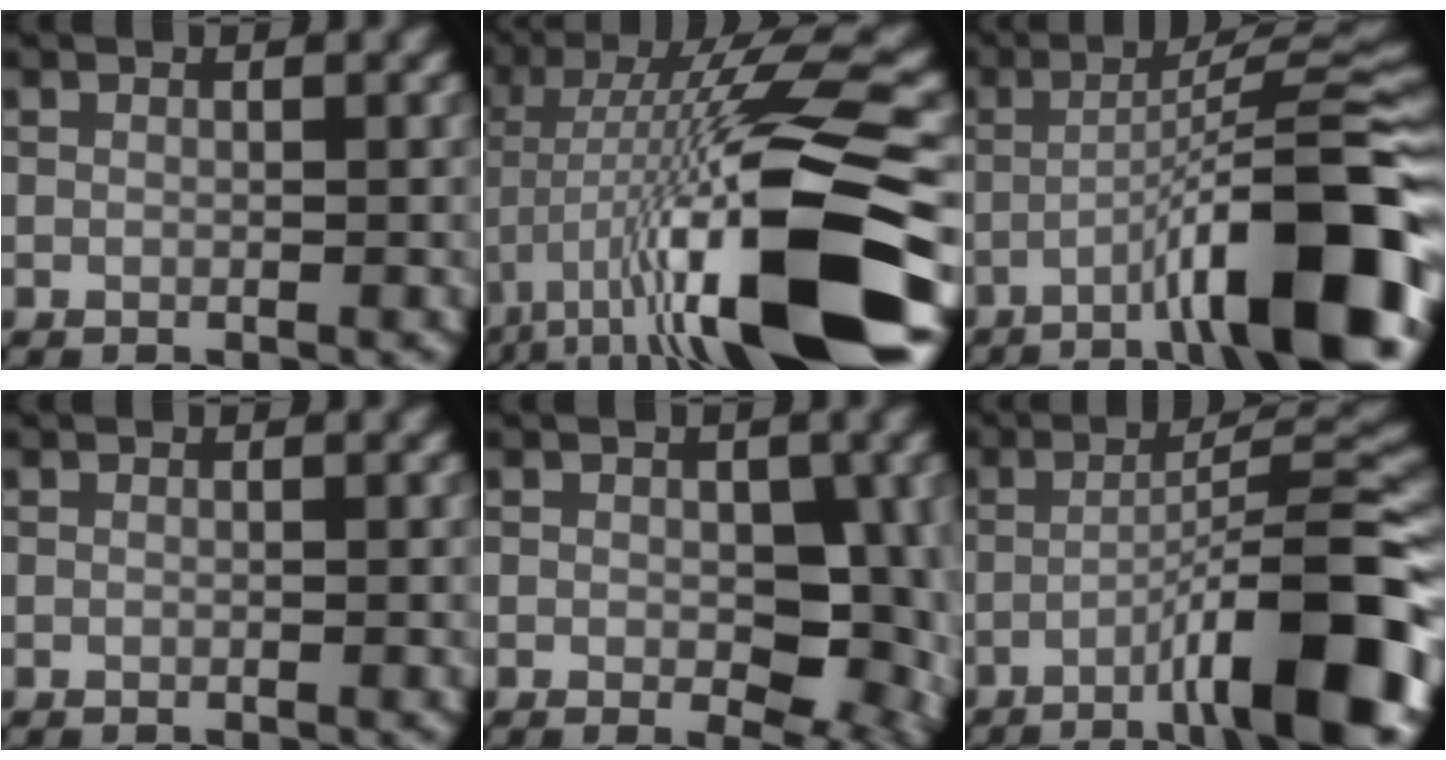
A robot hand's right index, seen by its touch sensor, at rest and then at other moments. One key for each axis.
{"total": 15.5, "fx": -4.5, "fy": 2.7, "fz": 14.6, "tx": -0.247, "ty": 0.013, "tz": -0.070}
{"total": 12.6, "fx": -5.5, "fy": 2.0, "fz": 11.1, "tx": -0.150, "ty": 0.020, "tz": -0.082}
{"total": 0.0}
{"total": 6.4, "fx": -0.2, "fy": 3.8, "fz": 5.2, "tx": -0.070, "ty": -0.012, "tz": 0.002}
{"total": 11.3, "fx": -4.9, "fy": 1.7, "fz": 10.1, "tx": -0.130, "ty": 0.023, "tz": -0.078}